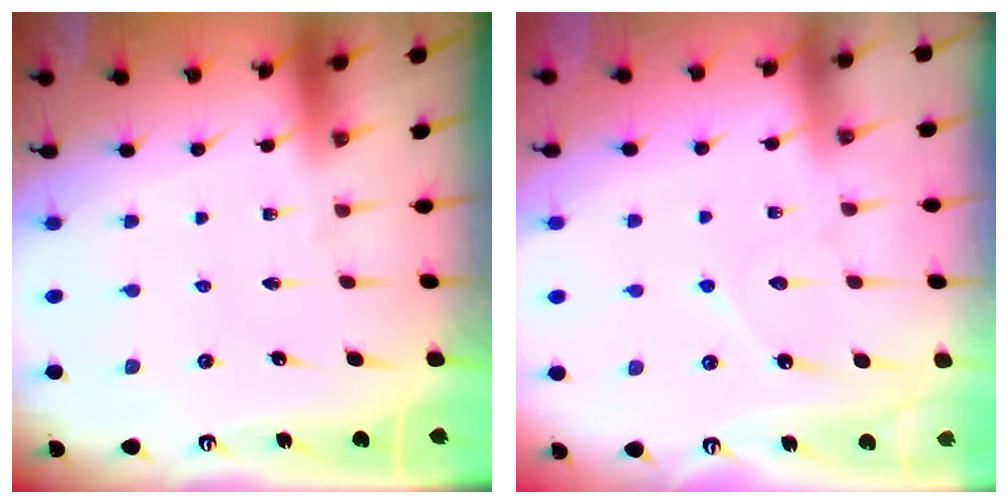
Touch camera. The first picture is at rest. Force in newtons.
{"total": 5.3, "press": 5.2, "slide": 0.6}